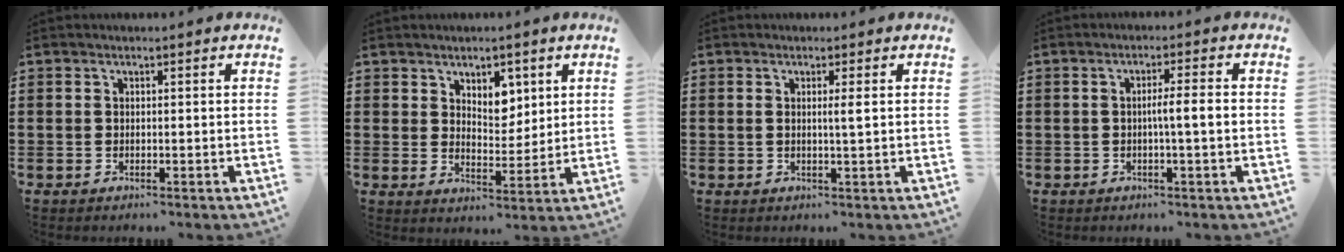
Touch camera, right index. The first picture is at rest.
{"total": 4.6, "force": [3.1, 2.9, 1.9], "torque": [-0.033, -0.002, 0.053]}
{"total": 1.7, "force": [0.3, -0.3, 1.6], "torque": [-0.030, -0.004, 0.002]}
{"total": 3.4, "force": [-0.4, 0.0, 3.3], "torque": [-0.058, -0.004, -0.009]}